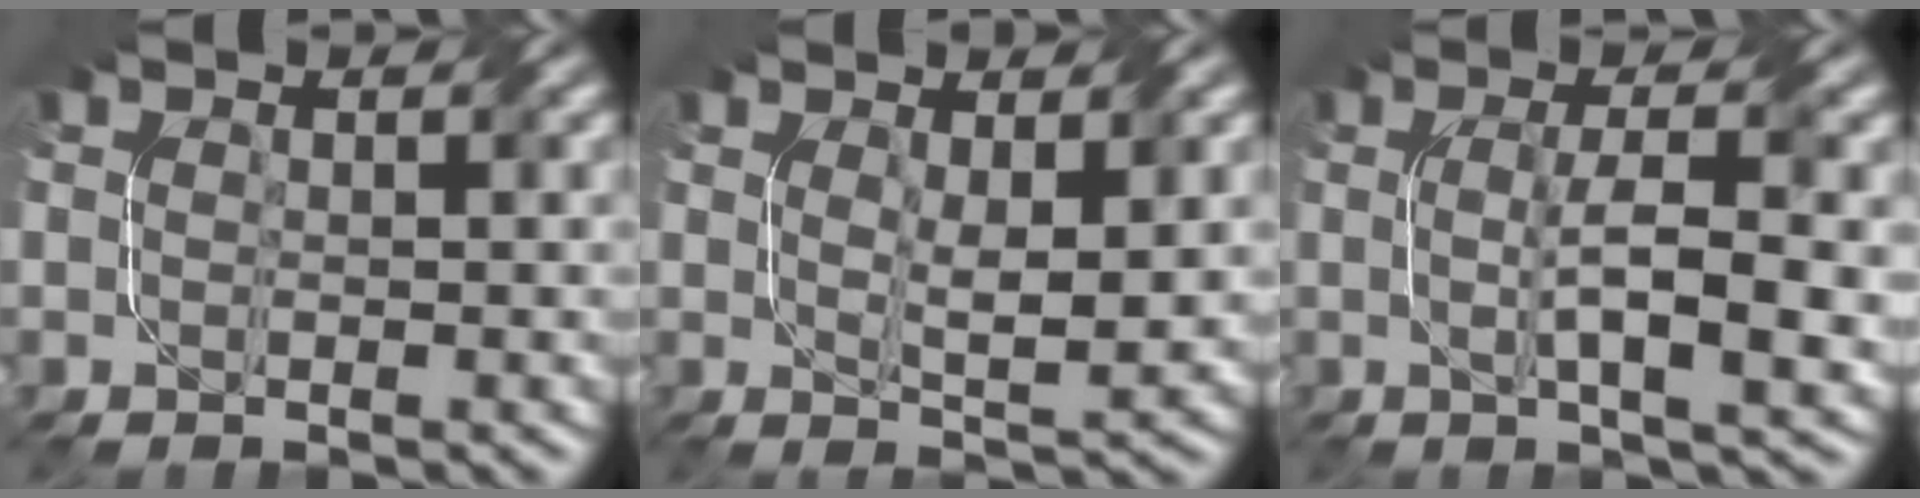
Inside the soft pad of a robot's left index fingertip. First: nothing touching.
{"total": 3.0, "force": [0.9, 0.8, 2.8], "torque": [-0.054, -0.006, 0.020]}
{"total": 5.8, "force": [-0.1, 1.1, 5.7], "torque": [-0.095, 0.001, 0.000]}